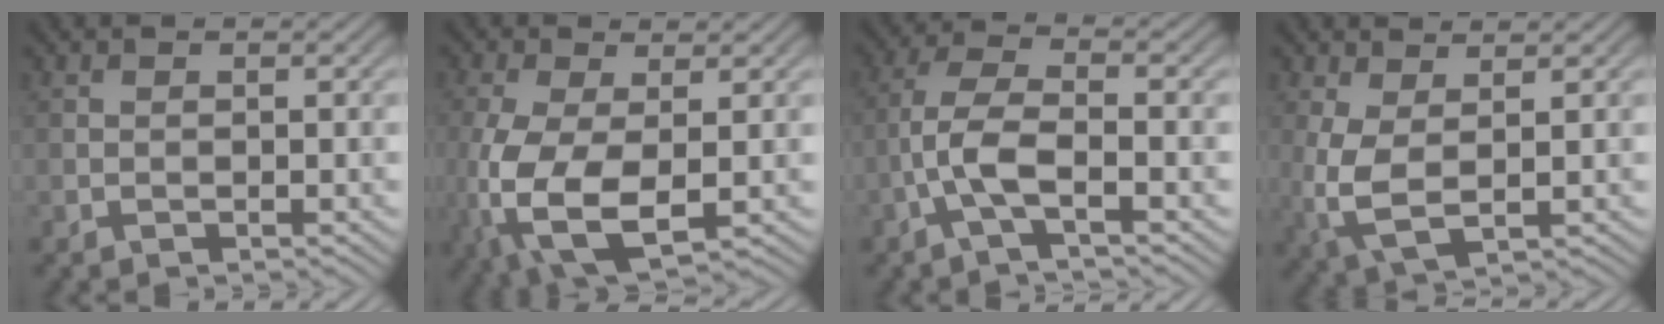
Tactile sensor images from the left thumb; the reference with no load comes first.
{"total": 11.3, "force": [-2.4, 5.7, 9.5], "torque": [-0.252, -0.030, -0.037]}
{"total": 5.7, "force": [-2.2, 1.6, 5.0], "torque": [-0.113, 0.011, -0.057]}
{"total": 5.2, "force": [0.7, 2.4, 4.6], "torque": [-0.127, -0.004, 0.013]}